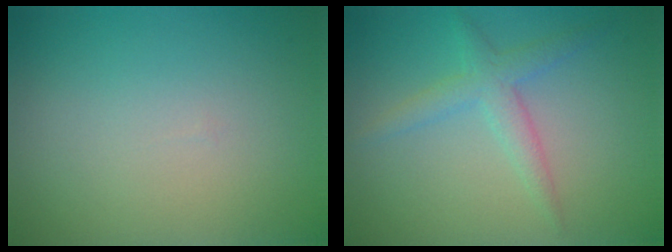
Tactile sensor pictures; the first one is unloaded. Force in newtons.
{"total": 2.4, "press": 2.4, "slide": 0.1}